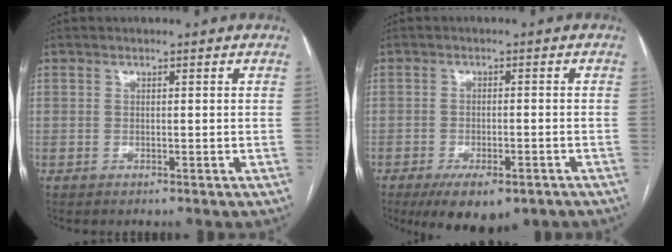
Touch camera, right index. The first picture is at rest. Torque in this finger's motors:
{"motor_torque": [0.95, -1.19, 0.76, 0.14]}